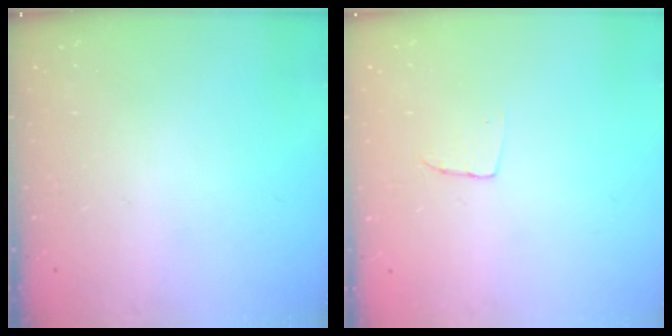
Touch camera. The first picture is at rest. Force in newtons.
{"total": 2.9, "press": 2.9, "slide": 0.1}